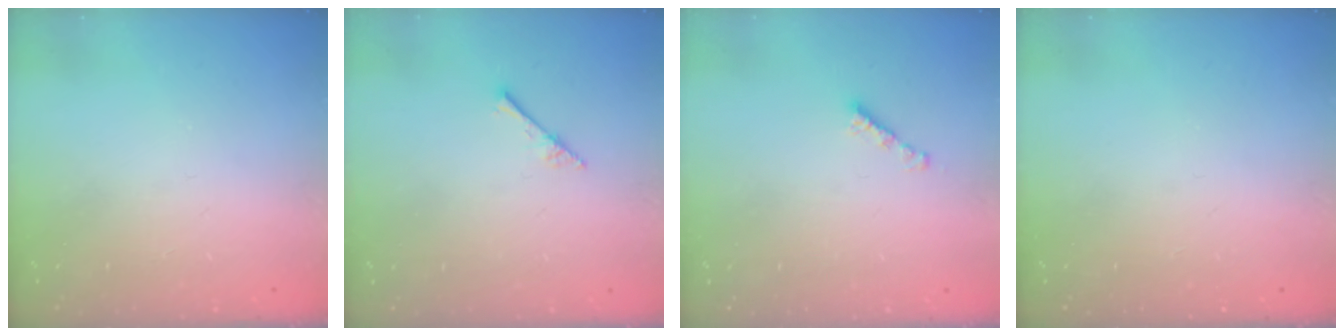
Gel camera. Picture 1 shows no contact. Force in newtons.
{"total": 2.3, "press": 2.3, "slide": 0.2}
{"total": 2.3, "press": 2.3, "slide": 0.2}
{"total": 0.0}